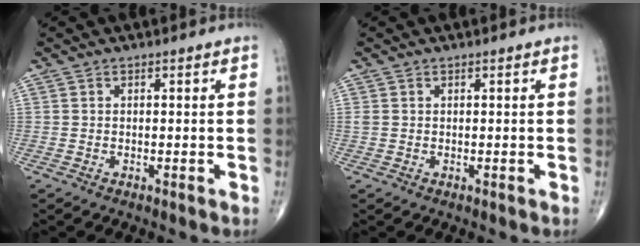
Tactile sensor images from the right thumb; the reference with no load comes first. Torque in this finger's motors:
{"motor_torque": [0.02, 0.03, 0.09, 0.22, 0.00]}